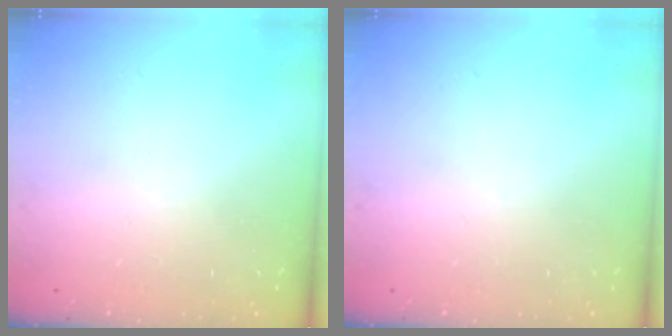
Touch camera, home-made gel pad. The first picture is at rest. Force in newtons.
{"total": 0.0}